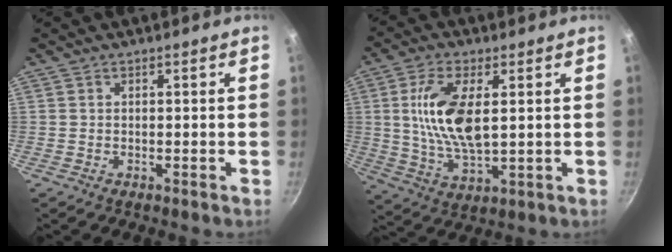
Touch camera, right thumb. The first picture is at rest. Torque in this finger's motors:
{"motor_torque": [0.84, 2.99, 1.25, 0.10, 0.19]}